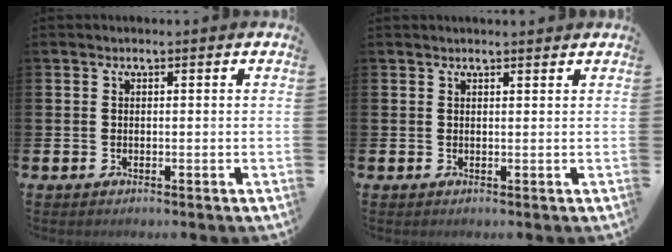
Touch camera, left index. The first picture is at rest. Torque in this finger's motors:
{"motor_torque": [0.94, -1.20, 0.19, 0.11]}